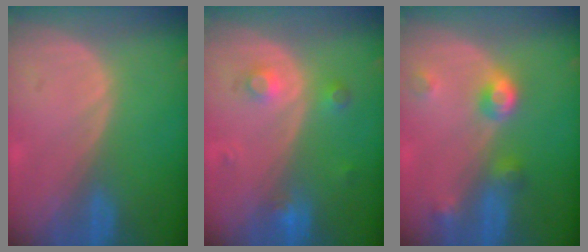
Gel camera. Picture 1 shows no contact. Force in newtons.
{"total": 3.4, "press": 3.1, "slide": 1.2}
{"total": 4.6, "press": 4.2, "slide": 1.9}